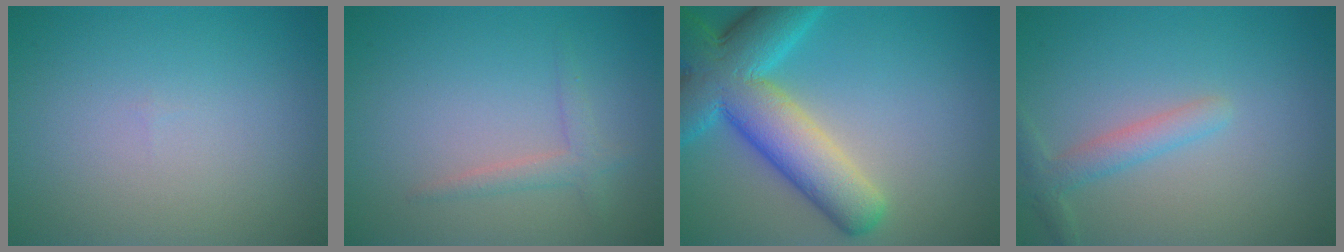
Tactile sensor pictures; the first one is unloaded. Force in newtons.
{"total": 1.6, "press": 1.5, "slide": 0.1}
{"total": 10.2, "press": 10.2, "slide": 0.5}
{"total": 2.1, "press": 2.1, "slide": 0.1}